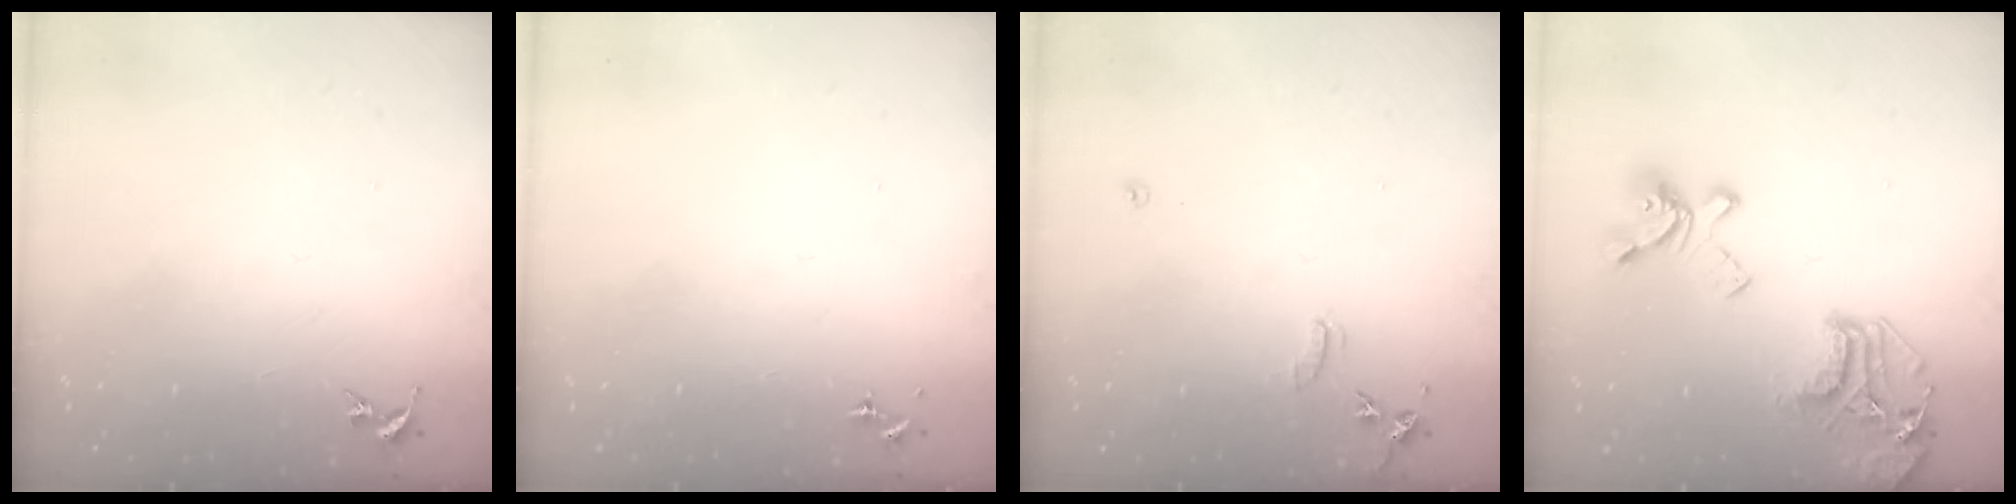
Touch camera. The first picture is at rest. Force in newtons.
{"total": 0.0}
{"total": 7.0, "press": 7.0, "slide": 0.6}
{"total": 21.7, "press": 21.6, "slide": 2.0}